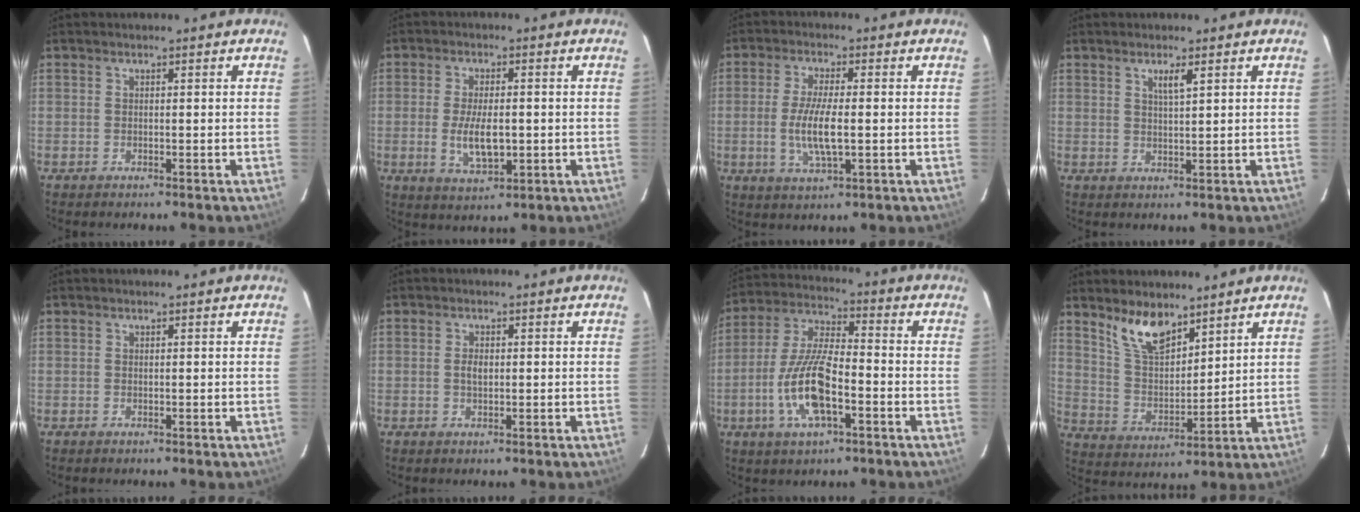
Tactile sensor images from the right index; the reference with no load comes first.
{"total": 7.4, "force": [-1.1, 3.1, 6.7], "torque": [-0.131, -0.011, -0.014]}
{"total": 7.8, "force": [-1.0, 1.8, 7.6], "torque": [-0.150, -0.010, -0.018]}
{"total": 2.6, "force": [1.4, 0.2, 2.1], "torque": [-0.035, 0.003, 0.027]}
{"total": 0.0}
{"total": 1.7, "force": [0.1, 0.9, 1.5], "torque": [-0.028, 0.001, 0.002]}
{"total": 13.5, "force": [-4.7, 4.4, 11.8], "torque": [-0.253, -0.005, -0.088]}
{"total": 9.8, "force": [7.3, 3.8, 5.4], "torque": [-0.101, 0.005, 0.149]}